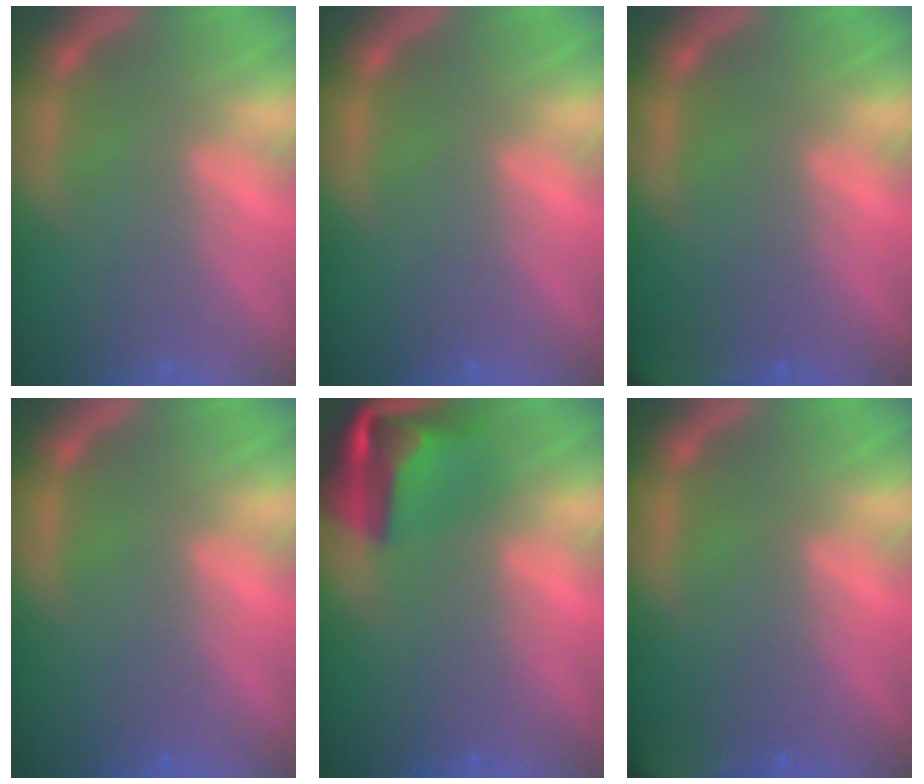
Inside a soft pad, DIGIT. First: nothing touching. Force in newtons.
{"total": 0.0}
{"total": 4.4}
{"total": 0.0}
{"total": 6.9}
{"total": 3.5}